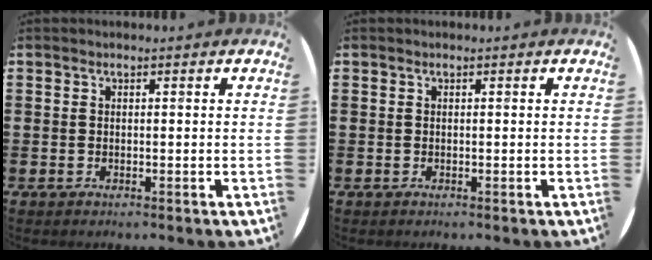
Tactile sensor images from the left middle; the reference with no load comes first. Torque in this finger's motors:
{"motor_torque": [0.08, -0.11, 0.02, 0.01]}